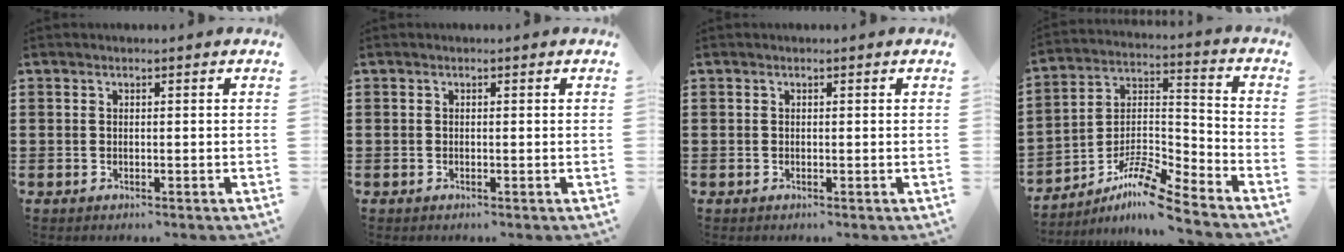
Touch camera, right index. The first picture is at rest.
{"total": 0.0}
{"total": 0.0}
{"total": 9.2, "force": [-7.7, 1.5, 4.8], "torque": [-0.098, 0.005, -0.156]}